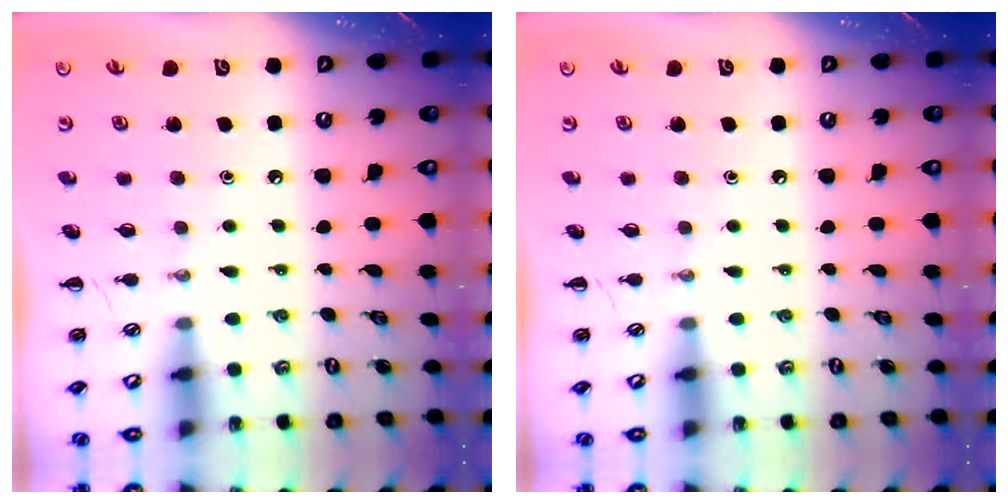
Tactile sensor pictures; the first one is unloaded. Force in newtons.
{"total": 0.0}